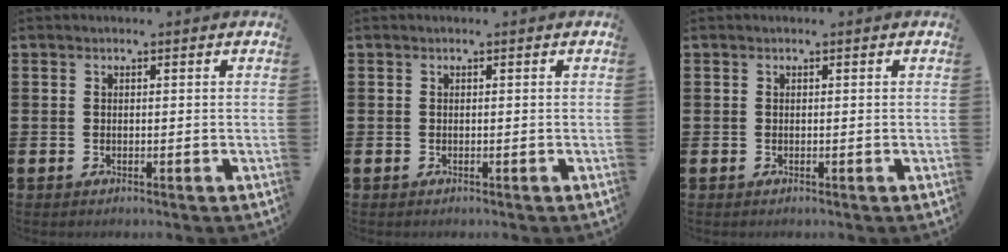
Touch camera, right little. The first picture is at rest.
{"total": 0.0}
{"total": 0.0}